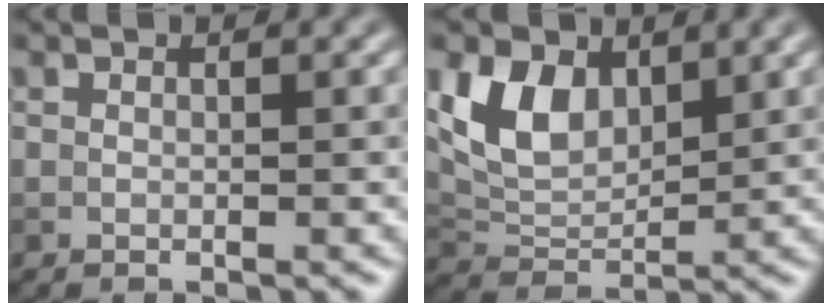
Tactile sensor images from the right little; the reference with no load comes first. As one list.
[{"total": 5.8, "force": [2.6, 3.6, 3.7], "torque": [-0.077, -0.007, 0.051]}]